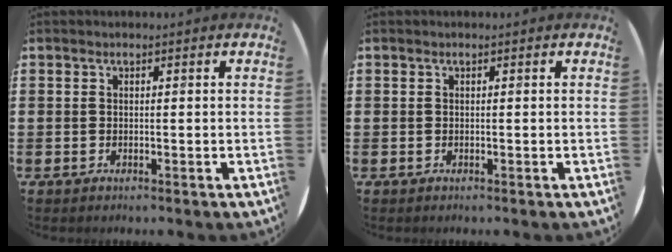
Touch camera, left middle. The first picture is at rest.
{"total": 0.0}